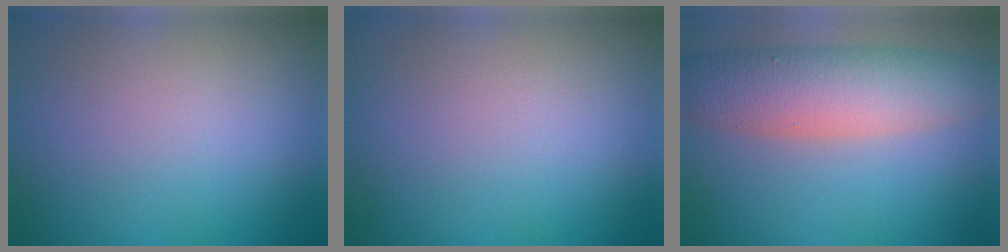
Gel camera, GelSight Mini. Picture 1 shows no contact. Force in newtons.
{"total": 0.0}
{"total": 7.1, "press": 7.1, "slide": 0.3}